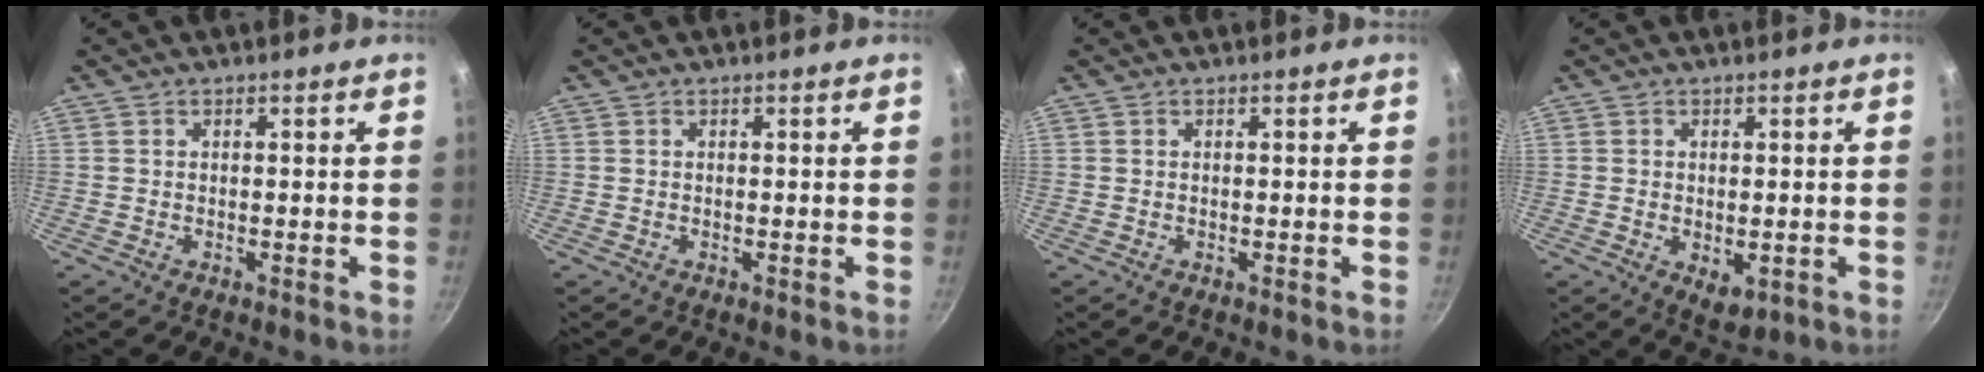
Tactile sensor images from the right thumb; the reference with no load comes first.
{"total": 0.0}
{"total": 0.0}
{"total": 4.6, "force": [-0.9, 2.9, 3.5], "torque": [-0.047, -0.012, -0.006]}